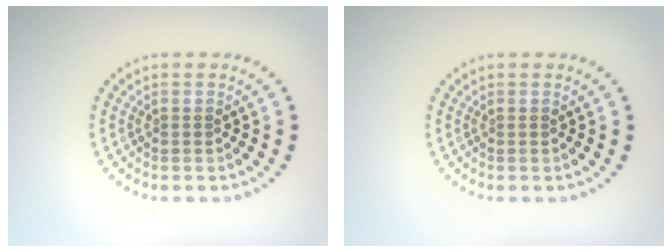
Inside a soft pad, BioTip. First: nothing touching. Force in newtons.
{"total": 0.0}